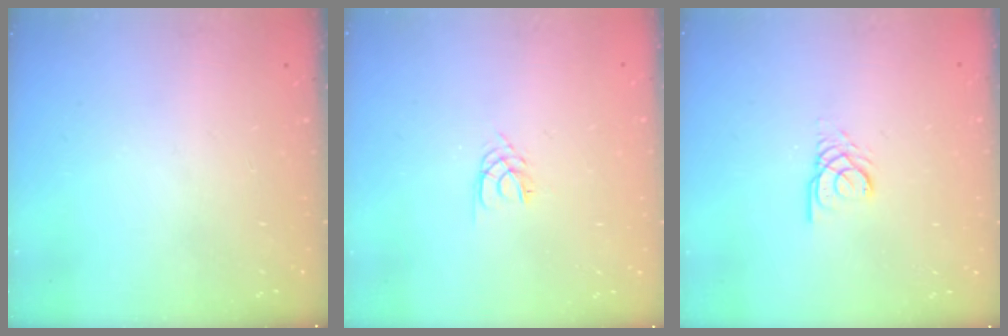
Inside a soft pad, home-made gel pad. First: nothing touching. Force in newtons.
{"total": 2.4, "press": 2.4, "slide": 0.3}
{"total": 2.6, "press": 2.6, "slide": 0.1}